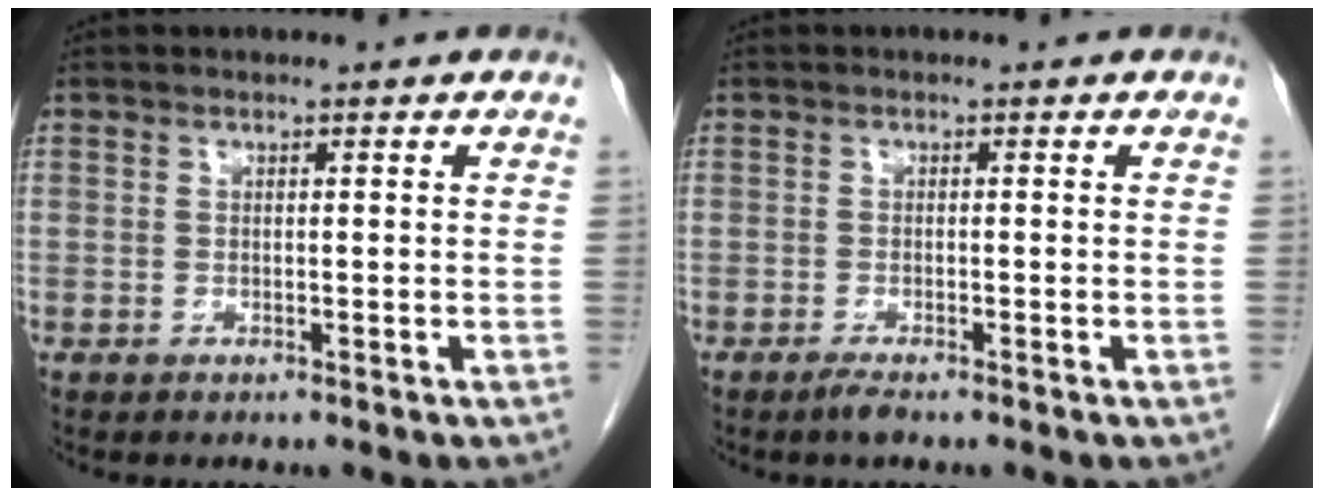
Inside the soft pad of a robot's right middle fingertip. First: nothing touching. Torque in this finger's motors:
{"motor_torque": [0.44, -0.16, 0.06, 0.03]}